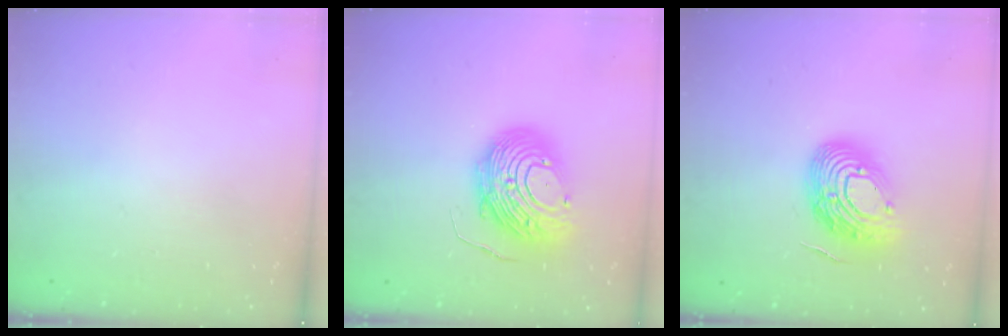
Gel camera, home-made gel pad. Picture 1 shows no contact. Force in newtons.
{"total": 13.5, "press": 13.4, "slide": 1.0}
{"total": 16.5, "press": 16.4, "slide": 1.4}